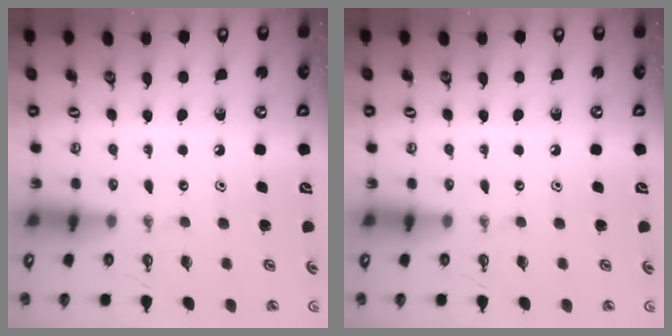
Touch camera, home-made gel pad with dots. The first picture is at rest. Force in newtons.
{"total": 0.0}